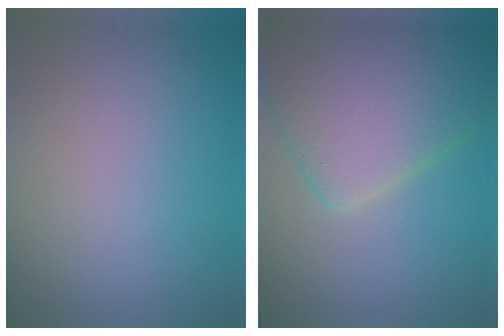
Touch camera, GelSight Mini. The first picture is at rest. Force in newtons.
{"total": 10.0, "press": 10.0, "slide": 0.5}